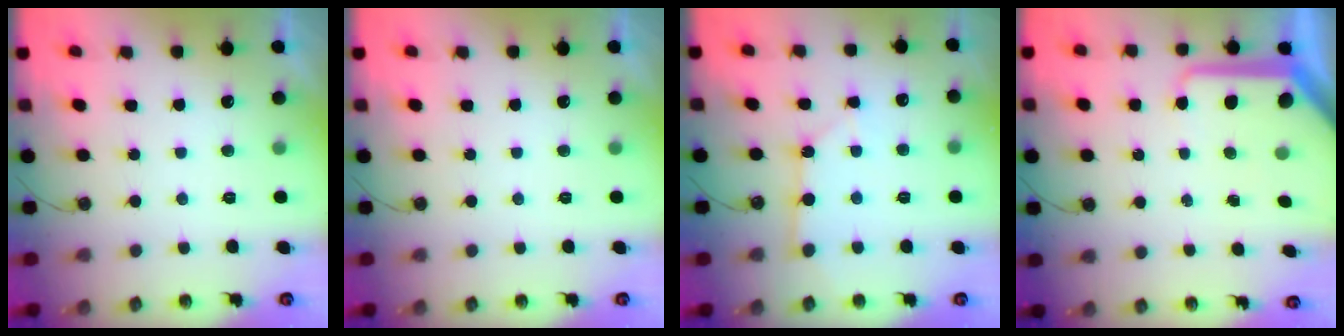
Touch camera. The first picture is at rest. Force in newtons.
{"total": 0.0}
{"total": 3.0, "press": 3.0, "slide": 0.1}
{"total": 10.7, "press": 10.7, "slide": 1.0}